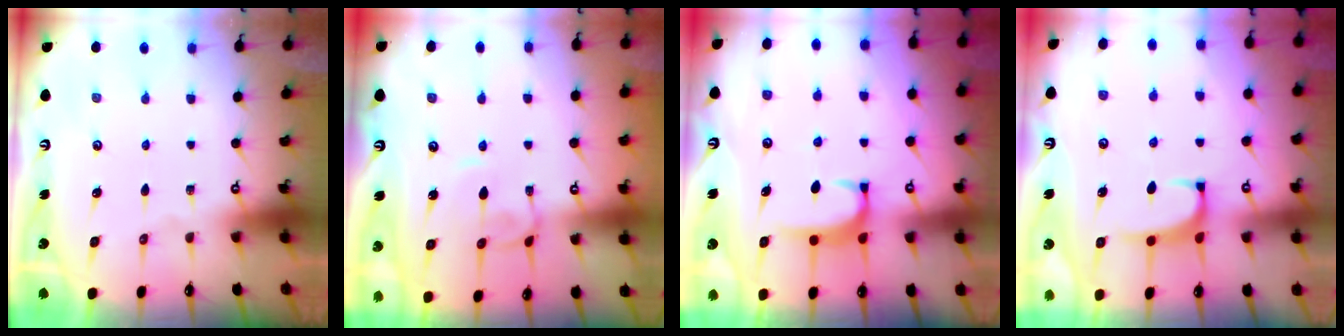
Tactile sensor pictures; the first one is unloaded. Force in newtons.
{"total": 2.5, "press": 2.5, "slide": 0.5}
{"total": 1.8, "press": 1.7, "slide": 0.4}
{"total": 1.0, "press": 0.4, "slide": 0.9}